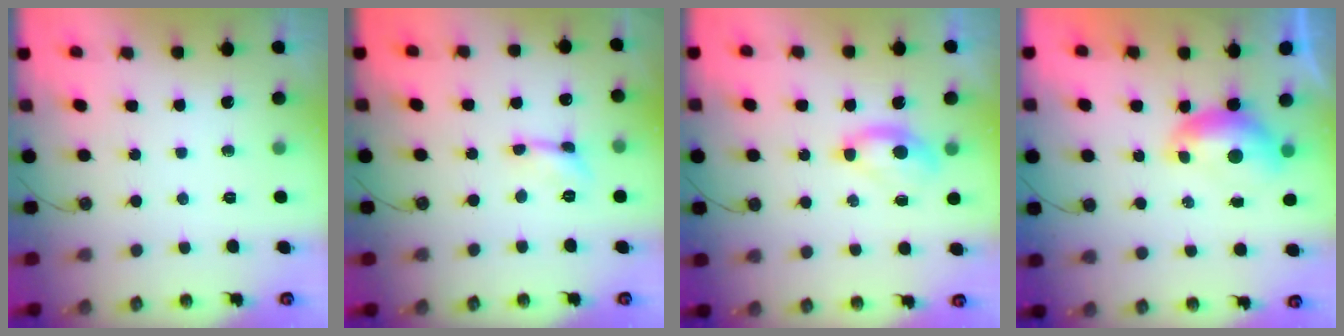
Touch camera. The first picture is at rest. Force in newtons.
{"total": 2.2, "press": 2.2, "slide": 0.4}
{"total": 2.1, "press": 2.0, "slide": 0.7}
{"total": 0.0}